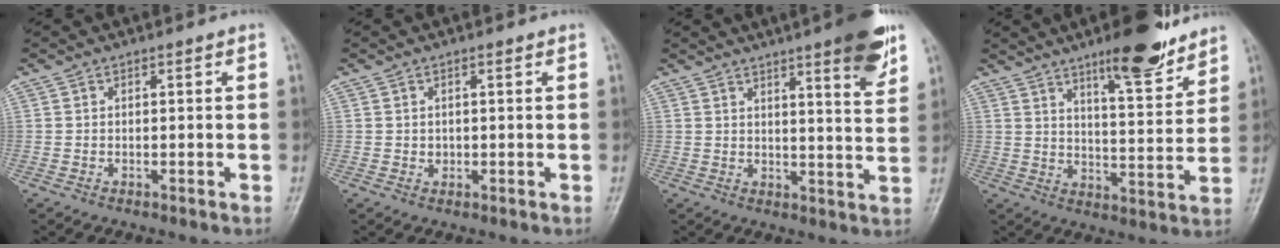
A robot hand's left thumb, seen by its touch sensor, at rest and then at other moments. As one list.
[{"total": 1.0, "force": [0.2, 0.9, 0.5], "torque": [0.000, 0.000, 0.005]}, {"total": 10.5, "force": [6.6, 1.4, 8.1], "torque": [-0.093, -0.035, 0.085]}, {"total": 12.7, "force": [9.1, 3.0, 8.3], "torque": [-0.100, -0.061, 0.143]}]